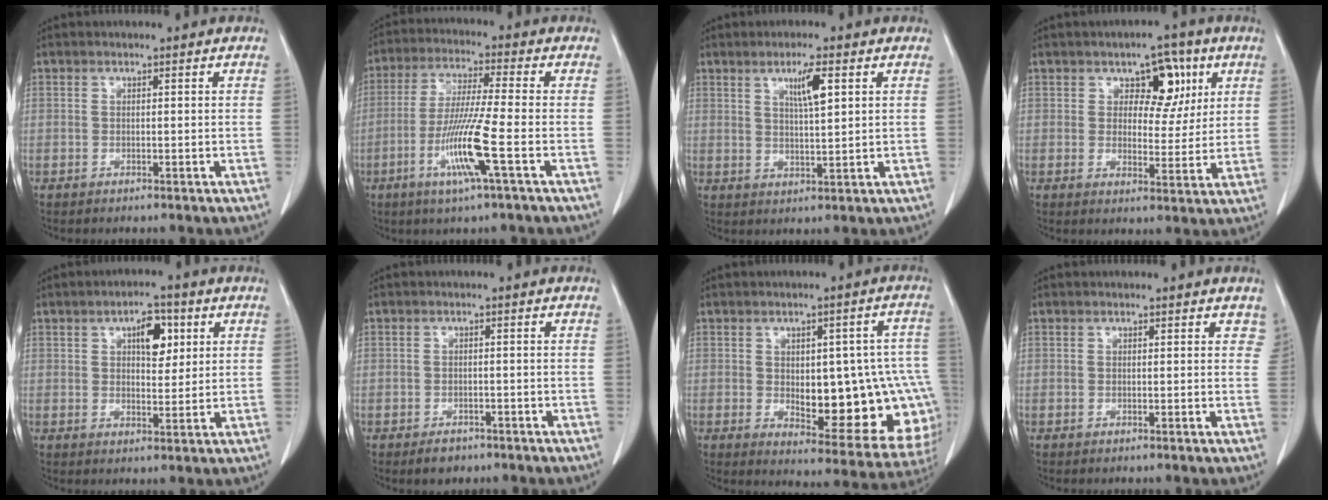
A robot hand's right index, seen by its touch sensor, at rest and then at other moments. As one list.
[{"total": 10.5, "force": [-3.8, -0.8, 9.8], "torque": [-0.195, -0.018, -0.077]}, {"total": 4.8, "force": [2.1, 0.4, 4.3], "torque": [-0.074, -0.002, 0.036]}, {"total": 7.3, "force": [3.1, 4.3, 5.0], "torque": [-0.053, 0.013, 0.045]}, {"total": 5.9, "force": [2.3, 2.7, 4.7], "torque": [-0.073, 0.008, 0.036]}, {"total": 2.5, "force": [-1.7, 1.6, 0.9], "torque": [-0.013, 0.001, -0.018]}, {"total": 19.0, "force": [-2.0, 7.5, 17.3], "torque": [-0.151, 0.023, 0.003]}, {"total": 1.9, "force": [1.5, 1.0, 0.6], "torque": [0.007, 0.000, 0.005]}]